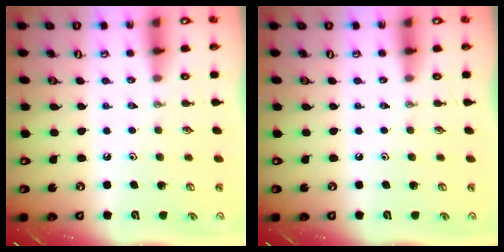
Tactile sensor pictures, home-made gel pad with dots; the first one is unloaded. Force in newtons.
{"total": 0.0}